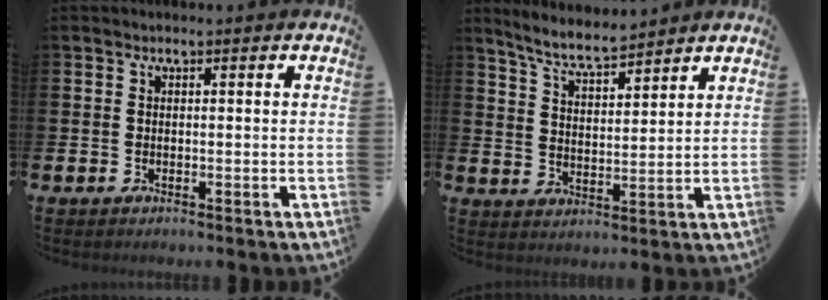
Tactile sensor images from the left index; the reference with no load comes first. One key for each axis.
{"total": 6.2, "fx": 5.9, "fy": 0.6, "fz": 1.6, "tx": -0.055, "ty": -0.028, "tz": 0.107}